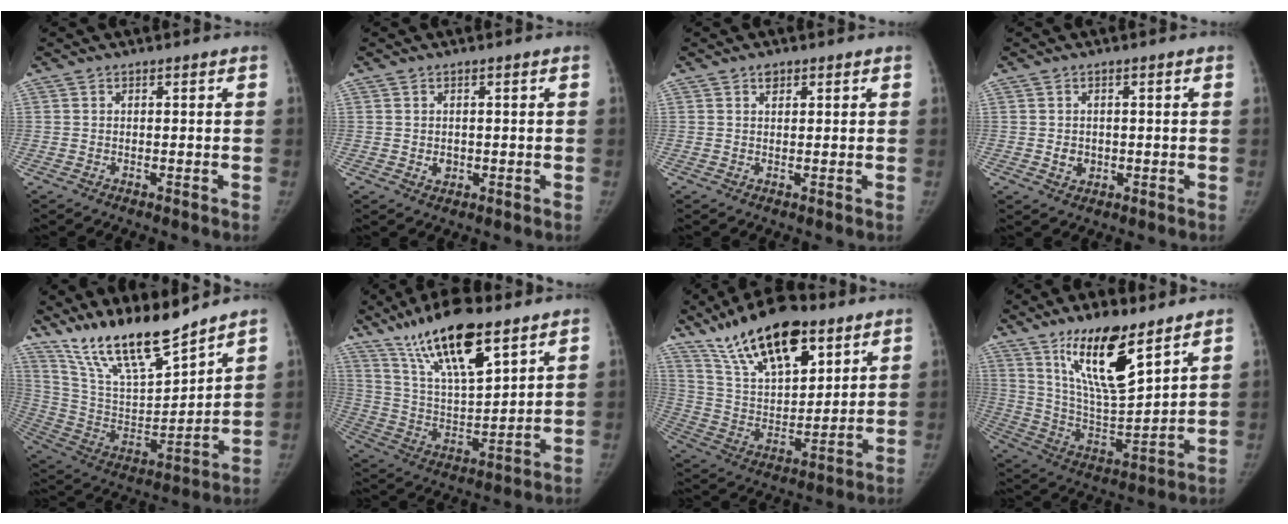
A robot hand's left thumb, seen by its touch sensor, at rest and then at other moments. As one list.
[{"total": 1.7, "force": [-0.1, 1.4, 0.9], "torque": [-0.006, 0.001, 0.004]}, {"total": 1.4, "force": [0.9, 0.9, 0.7], "torque": [-0.003, -0.004, 0.013]}, {"total": 2.4, "force": [-0.2, 2.1, 1.2], "torque": [-0.008, 0.001, 0.004]}, {"total": 18.2, "force": [15.3, 3.5, 9.2], "torque": [-0.139, -0.084, 0.289]}, {"total": 18.3, "force": [12.1, 5.5, 12.6], "torque": [-0.202, -0.053, 0.227]}, {"total": 20.9, "force": [13.3, 8.9, 13.5], "torque": [-0.200, -0.053, 0.244]}, {"total": 17.0, "force": [10.7, 4.9, 12.2], "torque": [-0.193, -0.066, 0.207]}]